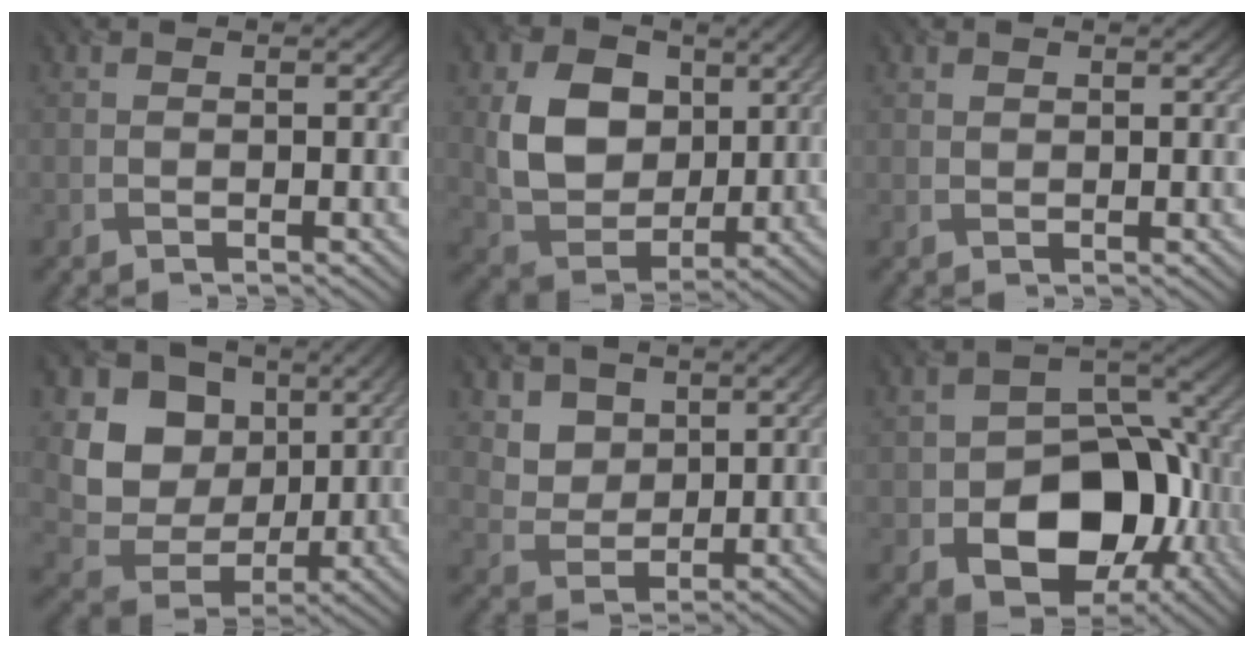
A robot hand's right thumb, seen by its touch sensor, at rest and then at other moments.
{"total": 10.5, "force": [2.5, 8.0, 6.3], "torque": [-0.148, -0.007, 0.043]}
{"total": 0.8, "force": [0.6, 0.5, 0.2], "torque": [-0.006, -0.002, 0.014]}
{"total": 11.6, "force": [3.8, 9.4, 5.7], "torque": [-0.126, -0.005, 0.063]}
{"total": 5.4, "force": [3.2, 3.8, 2.0], "torque": [-0.065, -0.031, 0.080]}
{"total": 14.1, "force": [-4.5, 9.7, 9.1], "torque": [-0.126, -0.022, -0.079]}